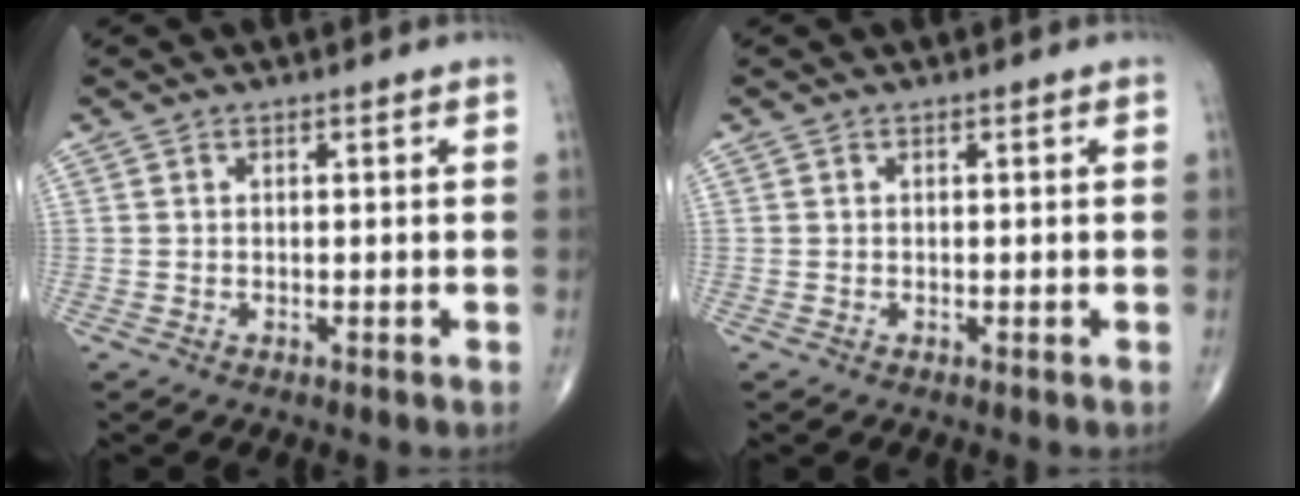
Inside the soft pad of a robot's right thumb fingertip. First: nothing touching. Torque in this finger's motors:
{"motor_torque": [-0.07, 0.08, 0.00, 0.01, 0.00]}